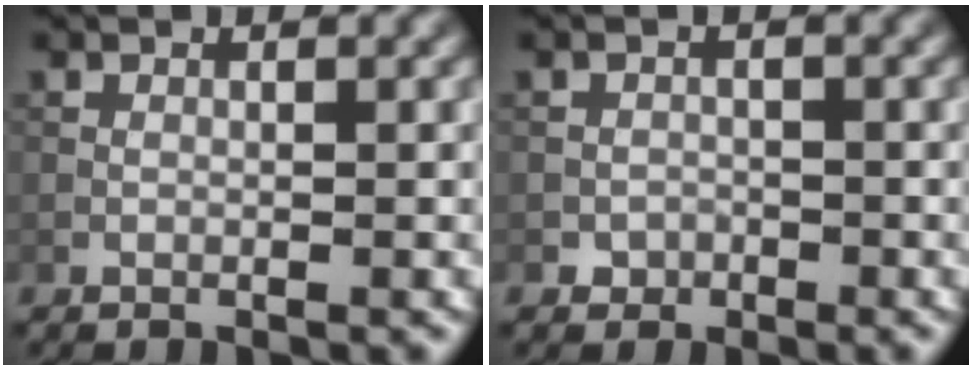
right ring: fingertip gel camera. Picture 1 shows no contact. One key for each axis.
{"total": 1.3, "fx": -0.7, "fy": 1.1, "fz": 0.0, "tx": 0.007, "ty": 0.004, "tz": -0.014}